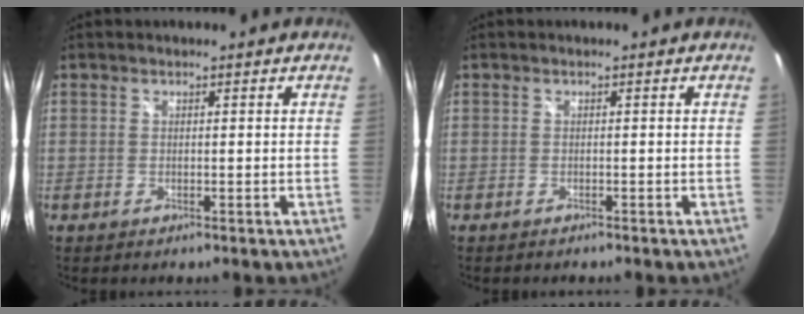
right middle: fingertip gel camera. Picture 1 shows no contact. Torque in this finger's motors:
{"motor_torque": [0.22, -0.17, 0.03, 0.00]}